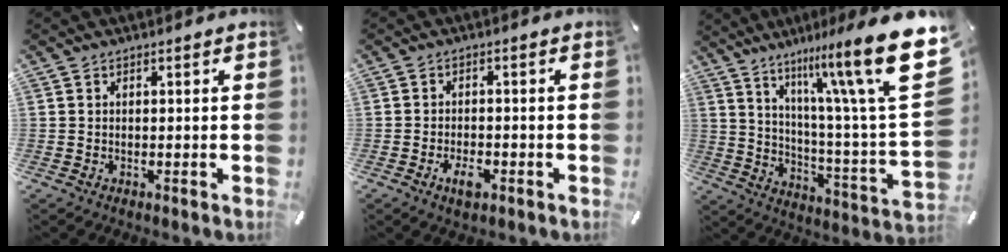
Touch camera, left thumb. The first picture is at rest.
{"total": 3.8, "force": [-1.8, 1.9, 2.8], "torque": [-0.058, 0.004, -0.034]}
{"total": 24.5, "force": [13.6, 4.6, 19.8], "torque": [-0.311, -0.092, 0.216]}